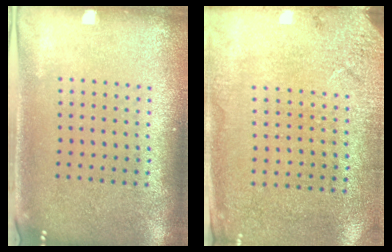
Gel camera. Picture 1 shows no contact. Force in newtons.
{"total": 2.6, "press": 2.2, "slide": 1.3}